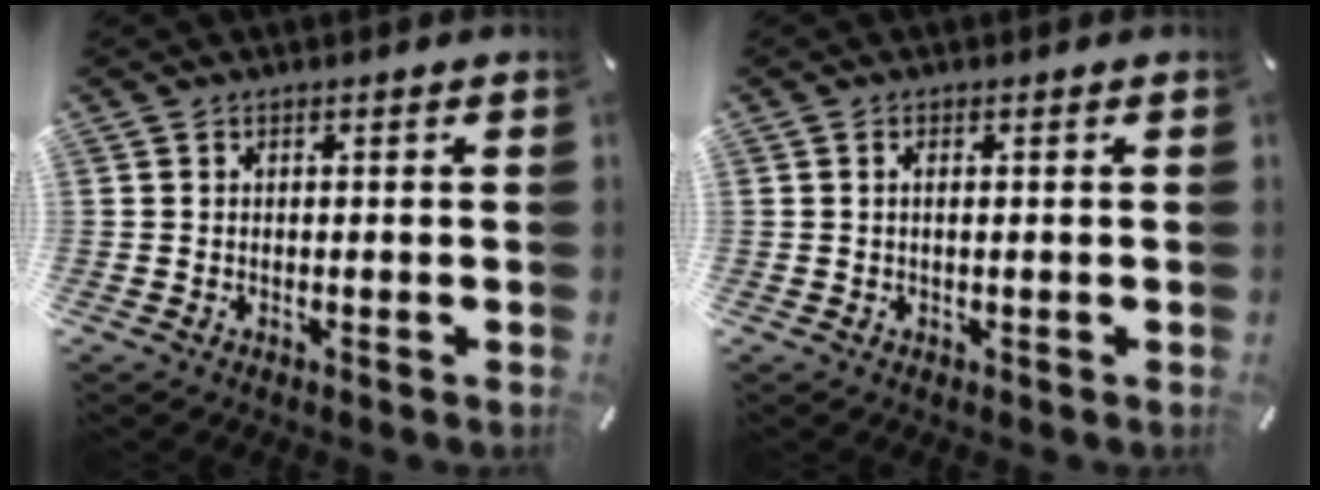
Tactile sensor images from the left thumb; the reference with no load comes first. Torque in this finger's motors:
{"motor_torque": [0.00, -0.50, -0.02, 0.07, -0.04]}